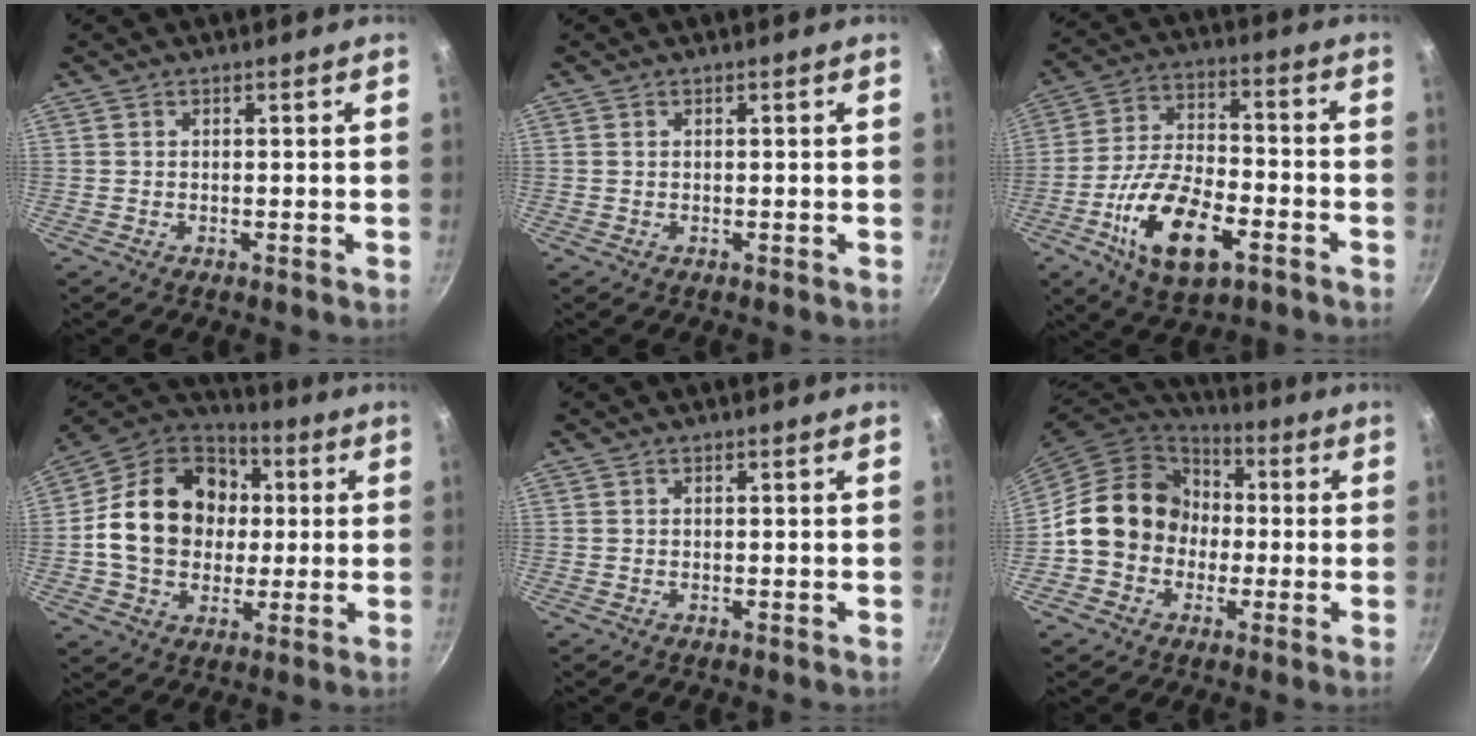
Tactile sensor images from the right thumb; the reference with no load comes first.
{"total": 0.0}
{"total": 17.2, "force": [-7.2, 8.2, 13.3], "torque": [-0.237, 0.029, -0.131]}
{"total": 21.2, "force": [1.4, 16.9, 12.8], "torque": [-0.199, 0.031, 0.020]}
{"total": 0.0}
{"total": 15.6, "force": [-0.6, 13.5, 7.7], "torque": [-0.086, 0.040, -0.023]}